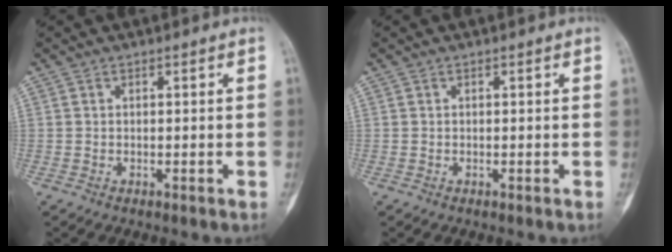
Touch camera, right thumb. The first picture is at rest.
{"total": 0.0}